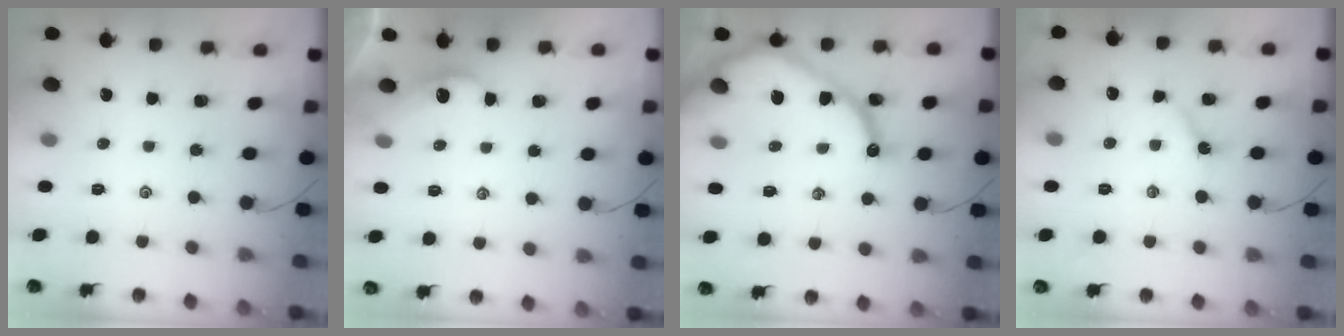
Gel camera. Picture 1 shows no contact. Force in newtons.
{"total": 1.6, "press": 1.5, "slide": 0.2}
{"total": 15.1, "press": 15.0, "slide": 1.8}
{"total": 4.0, "press": 3.9, "slide": 0.5}